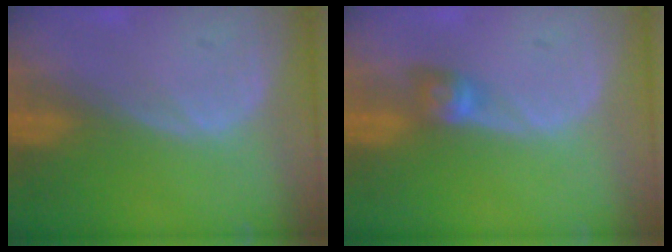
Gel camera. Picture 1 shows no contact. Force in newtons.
{"total": 2.9, "press": 2.5, "slide": 1.5}